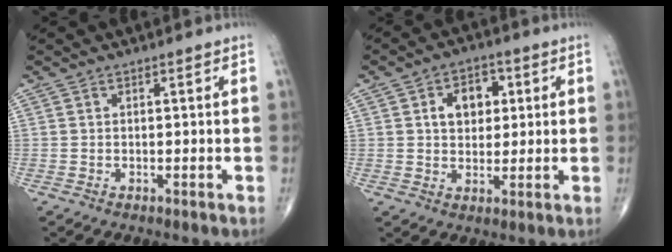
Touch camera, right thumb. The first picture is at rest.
{"total": 7.5, "force": [1.8, 5.3, 4.9], "torque": [-0.043, 0.003, 0.025]}